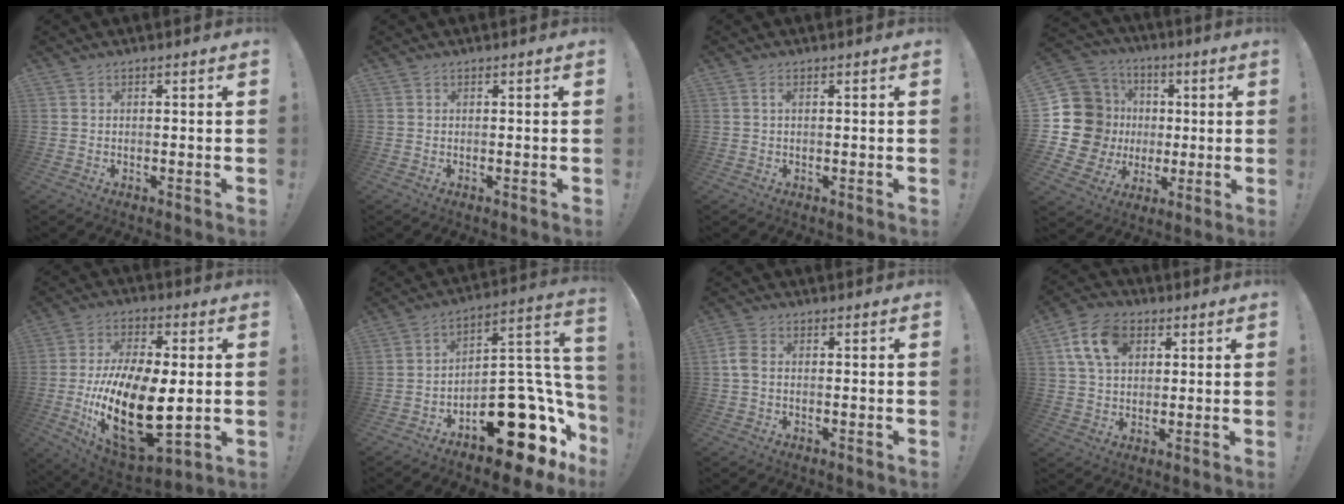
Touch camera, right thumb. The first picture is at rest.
{"total": 0.0}
{"total": 1.0, "force": [0.1, 0.2, 1.0], "torque": [-0.026, 0.004, 0.001]}
{"total": 20.6, "force": [1.4, 18.0, 10.1], "torque": [-0.209, -0.002, 0.068]}
{"total": 26.1, "force": [-3.2, 12.9, 22.4], "torque": [-0.432, -0.003, -0.044]}
{"total": 20.5, "force": [-10.1, 10.0, 14.8], "torque": [-0.153, 0.057, -0.150]}
{"total": 3.9, "force": [0.0, 2.4, 3.0], "torque": [-0.069, 0.005, 0.000]}
{"total": 12.3, "force": [4.5, 8.3, 7.8], "torque": [-0.131, 0.002, 0.088]}